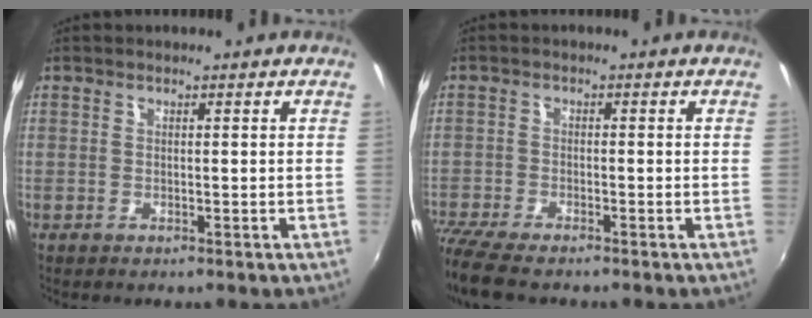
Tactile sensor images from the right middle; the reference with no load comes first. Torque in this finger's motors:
{"motor_torque": [1.12, -1.02, 0.53, 0.18]}